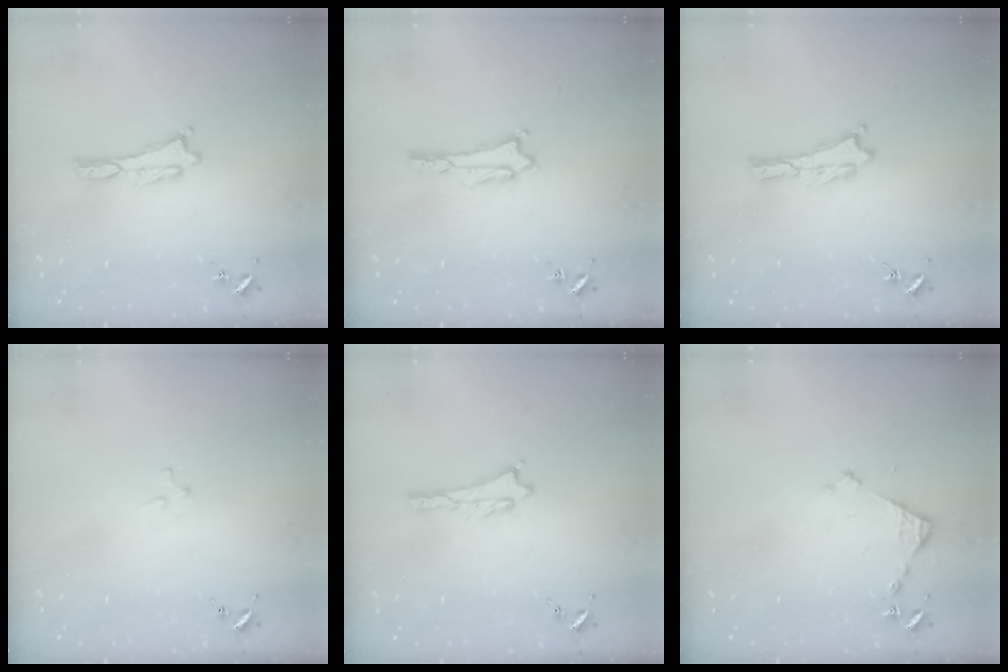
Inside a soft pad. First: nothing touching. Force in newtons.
{"total": 1.6, "press": 1.6, "slide": 0.2}
{"total": 0.0}
{"total": 2.1, "press": 2.1, "slide": 0.2}
{"total": 0.5, "press": 0.5, "slide": 0.2}
{"total": 3.2, "press": 3.2, "slide": 0.3}